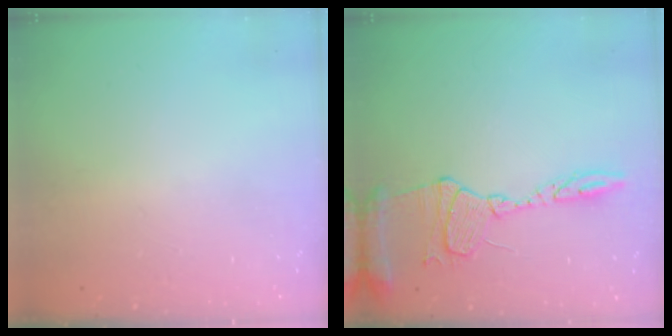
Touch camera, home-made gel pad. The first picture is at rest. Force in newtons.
{"total": 13.4, "press": 13.4, "slide": 1.1}